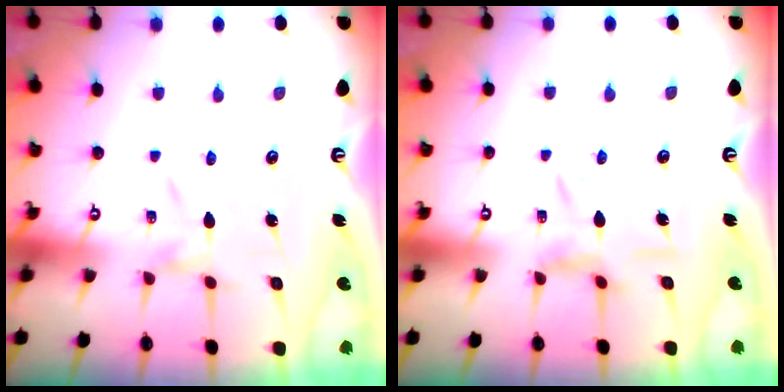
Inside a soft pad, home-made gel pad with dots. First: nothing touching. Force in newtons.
{"total": 8.6, "press": 8.5, "slide": 0.9}